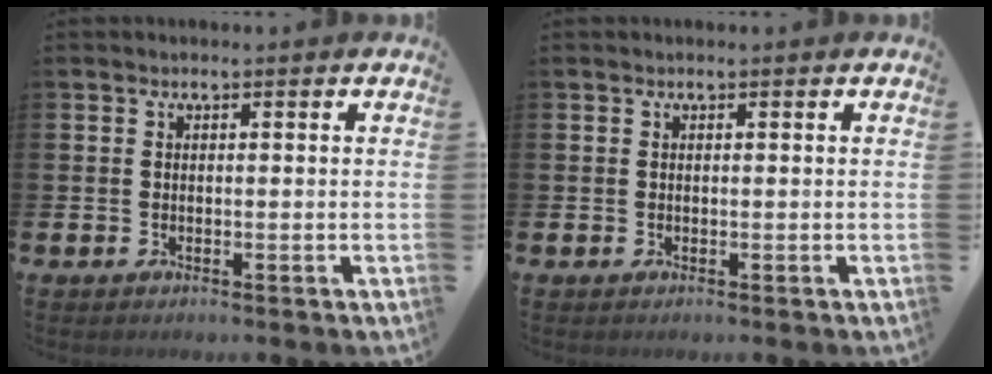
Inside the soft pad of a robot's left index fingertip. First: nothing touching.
{"total": 0.0}